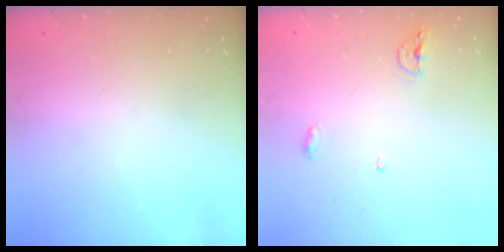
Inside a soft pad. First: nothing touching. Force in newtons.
{"total": 4.8, "press": 4.7, "slide": 1.1}